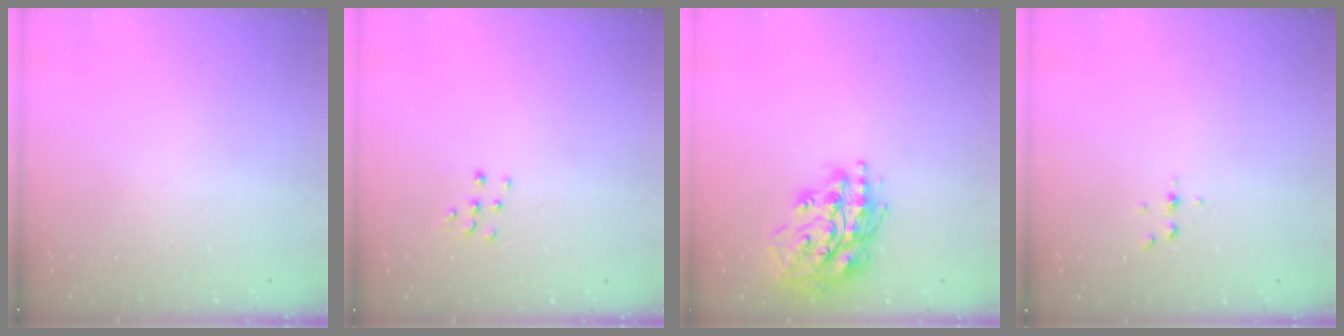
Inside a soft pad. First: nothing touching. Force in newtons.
{"total": 5.3, "press": 5.3, "slide": 0.5}
{"total": 17.6, "press": 17.4, "slide": 2.6}
{"total": 2.5, "press": 2.4, "slide": 0.2}